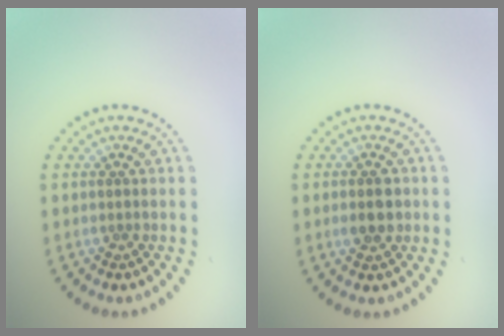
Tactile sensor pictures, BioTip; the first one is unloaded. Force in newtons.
{"total": 2.7, "press": 2.7, "slide": 0.1}